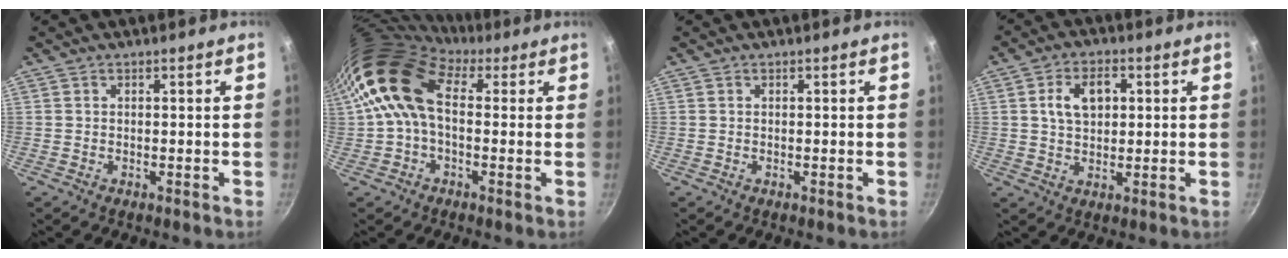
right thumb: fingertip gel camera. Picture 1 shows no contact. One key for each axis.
{"total": 13.2, "fx": 2.0, "fy": 8.8, "fz": 9.7, "tx": -0.173, "ty": 0.023, "tz": 0.018}
{"total": 0.0}
{"total": 7.6, "fx": 1.7, "fy": 5.1, "fz": 5.4, "tx": -0.073, "ty": 0.006, "tz": 0.027}